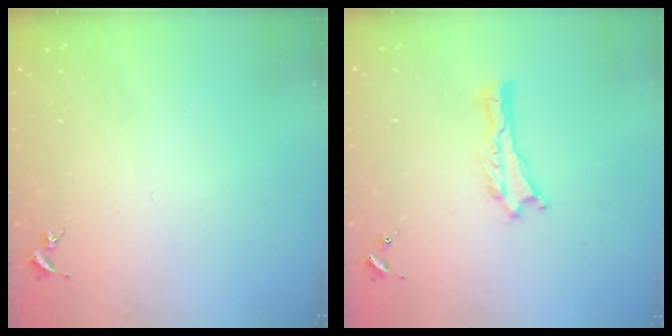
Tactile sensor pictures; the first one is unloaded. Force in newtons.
{"total": 0.0}